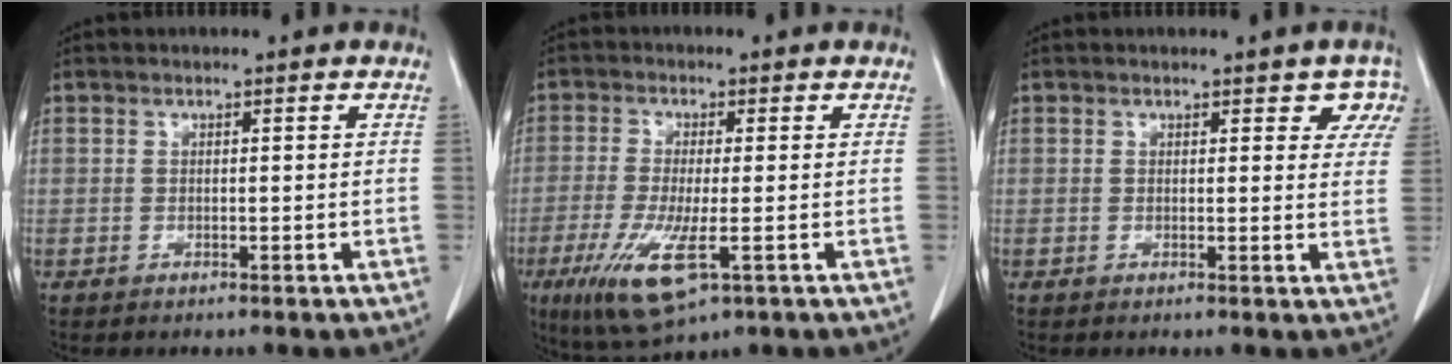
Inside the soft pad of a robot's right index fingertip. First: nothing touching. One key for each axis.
{"total": 9.8, "fx": -3.8, "fy": 1.9, "fz": 8.8, "tx": -0.180, "ty": -0.031, "tz": -0.062}
{"total": 4.6, "fx": 3.3, "fy": 2.2, "fz": 2.4, "tx": -0.004, "ty": -0.003, "tz": 0.020}